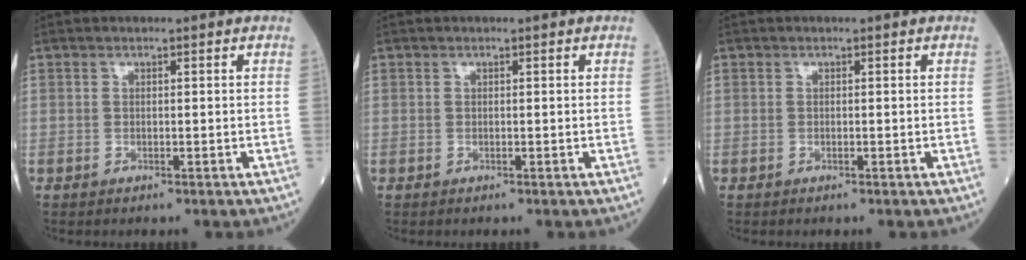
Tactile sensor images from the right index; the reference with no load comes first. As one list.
[{"total": 0.0}, {"total": 0.0}]